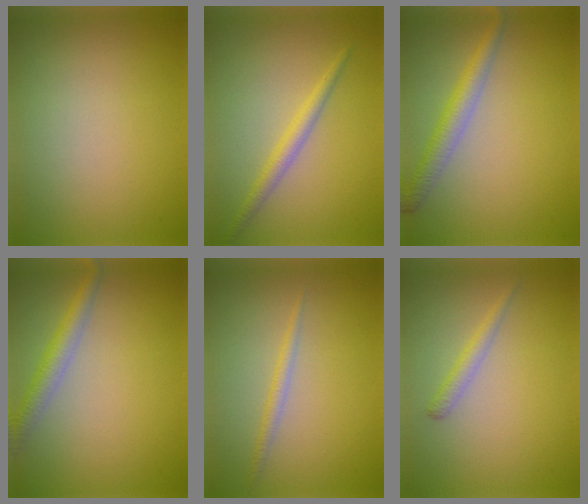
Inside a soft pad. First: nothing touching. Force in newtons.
{"total": 2.0, "press": 2.0, "slide": 0.1}
{"total": 2.9, "press": 2.9, "slide": 0.1}
{"total": 2.9, "press": 2.9, "slide": 0.1}
{"total": 1.2, "press": 1.2, "slide": 0.1}
{"total": 1.4, "press": 1.4, "slide": 0.2}